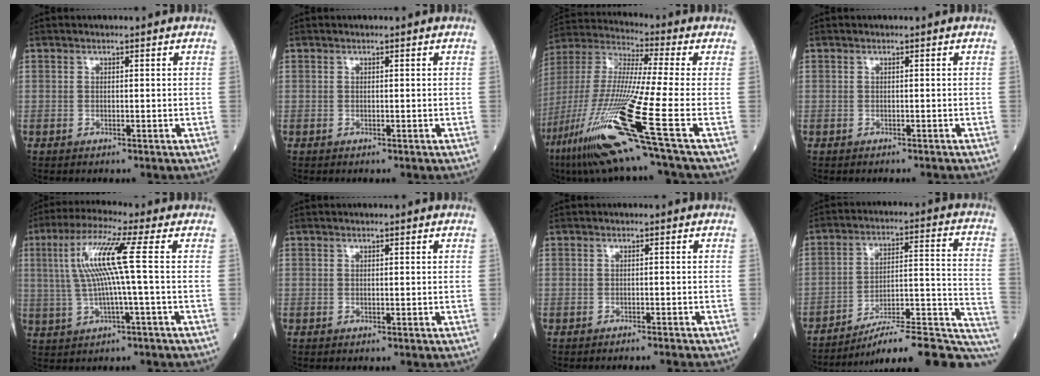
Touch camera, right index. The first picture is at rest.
{"total": 0.0}
{"total": 22.2, "force": [-11.4, -1.2, 19.0], "torque": [-0.411, -0.057, -0.219]}
{"total": 1.3, "force": [-1.2, 0.3, 0.2], "torque": [-0.004, -0.001, -0.015]}
{"total": 9.6, "force": [1.3, -0.9, 9.5], "torque": [-0.195, 0.018, 0.027]}
{"total": 0.0}
{"total": 4.2, "force": [-4.1, -0.4, 1.1], "torque": [-0.014, -0.011, -0.047]}
{"total": 22.3, "force": [-19.1, 2.0, 11.4], "torque": [-0.085, 0.031, -0.268]}